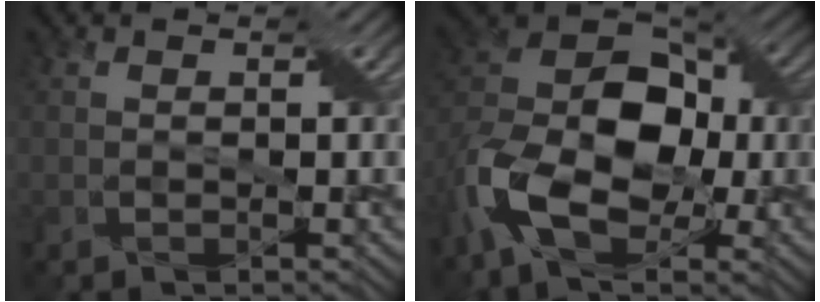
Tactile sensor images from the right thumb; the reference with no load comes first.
{"total": 14.4, "force": [-4.4, 8.8, 10.5], "torque": [-0.227, -0.016, -0.097]}